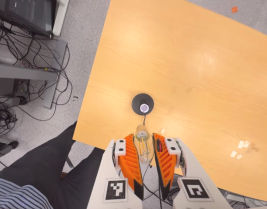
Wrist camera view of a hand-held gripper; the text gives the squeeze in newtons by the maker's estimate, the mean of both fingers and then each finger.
{"total": 20.1, "left": 25.0, "right": 15.2}